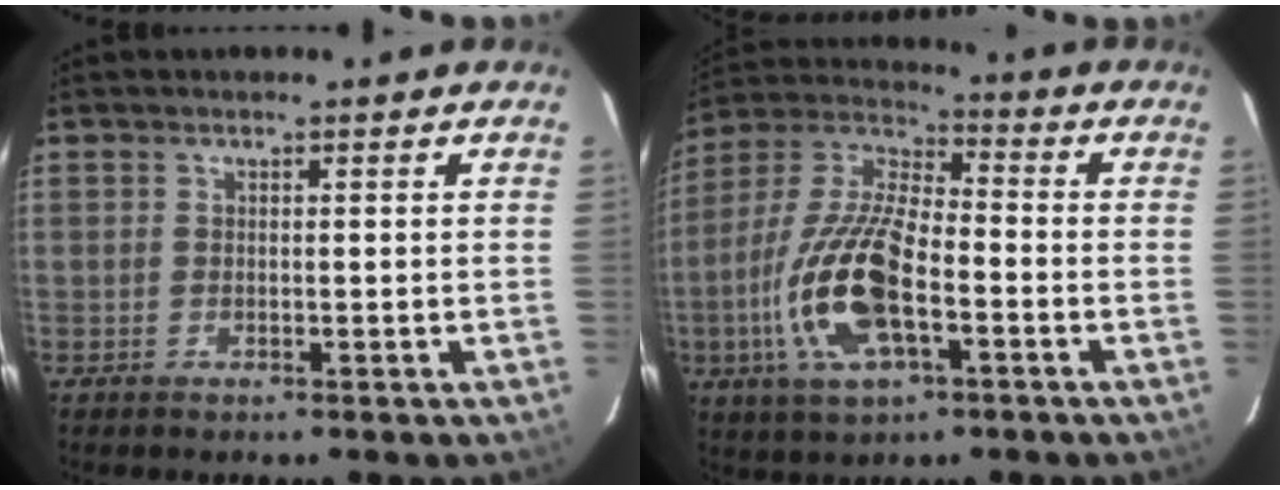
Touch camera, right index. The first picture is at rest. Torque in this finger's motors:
{"motor_torque": [2.14, 0.00, 0.86, 0.21]}